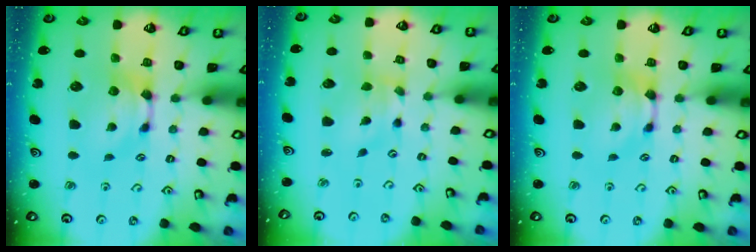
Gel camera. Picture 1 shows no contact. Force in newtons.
{"total": 1.5, "press": 1.1, "slide": 1.0}
{"total": 0.0}